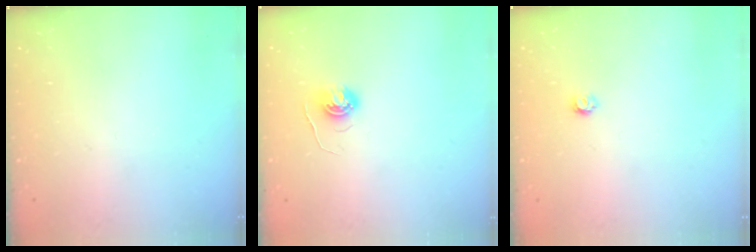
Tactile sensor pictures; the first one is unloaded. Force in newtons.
{"total": 5.0, "press": 5.0, "slide": 0.4}
{"total": 3.2, "press": 3.2, "slide": 0.3}